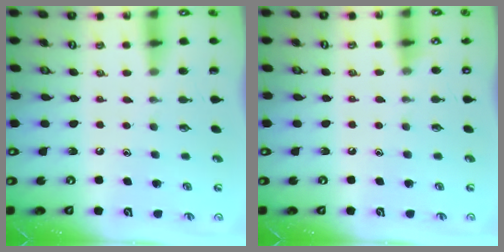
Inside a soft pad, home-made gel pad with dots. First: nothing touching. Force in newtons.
{"total": 2.9, "press": 2.9, "slide": 0.4}